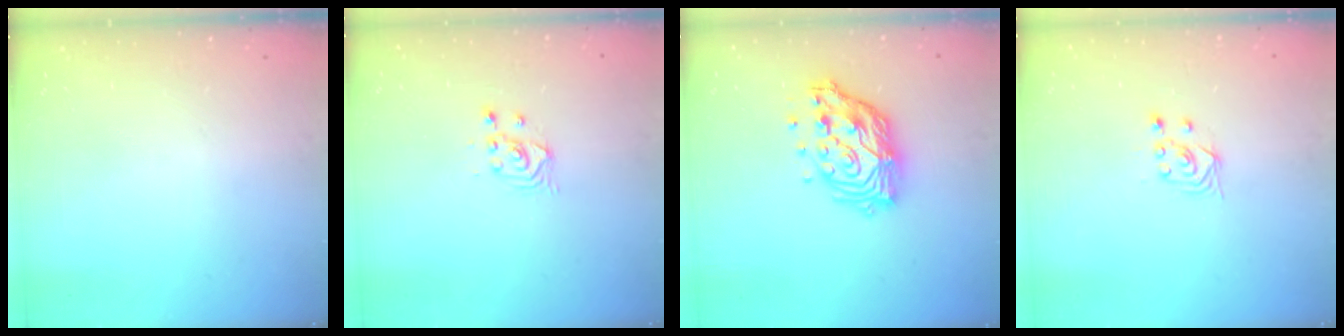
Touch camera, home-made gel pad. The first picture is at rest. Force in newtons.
{"total": 2.4, "press": 2.4, "slide": 0.2}
{"total": 14.5, "press": 14.4, "slide": 1.2}
{"total": 2.8, "press": 2.4, "slide": 1.4}